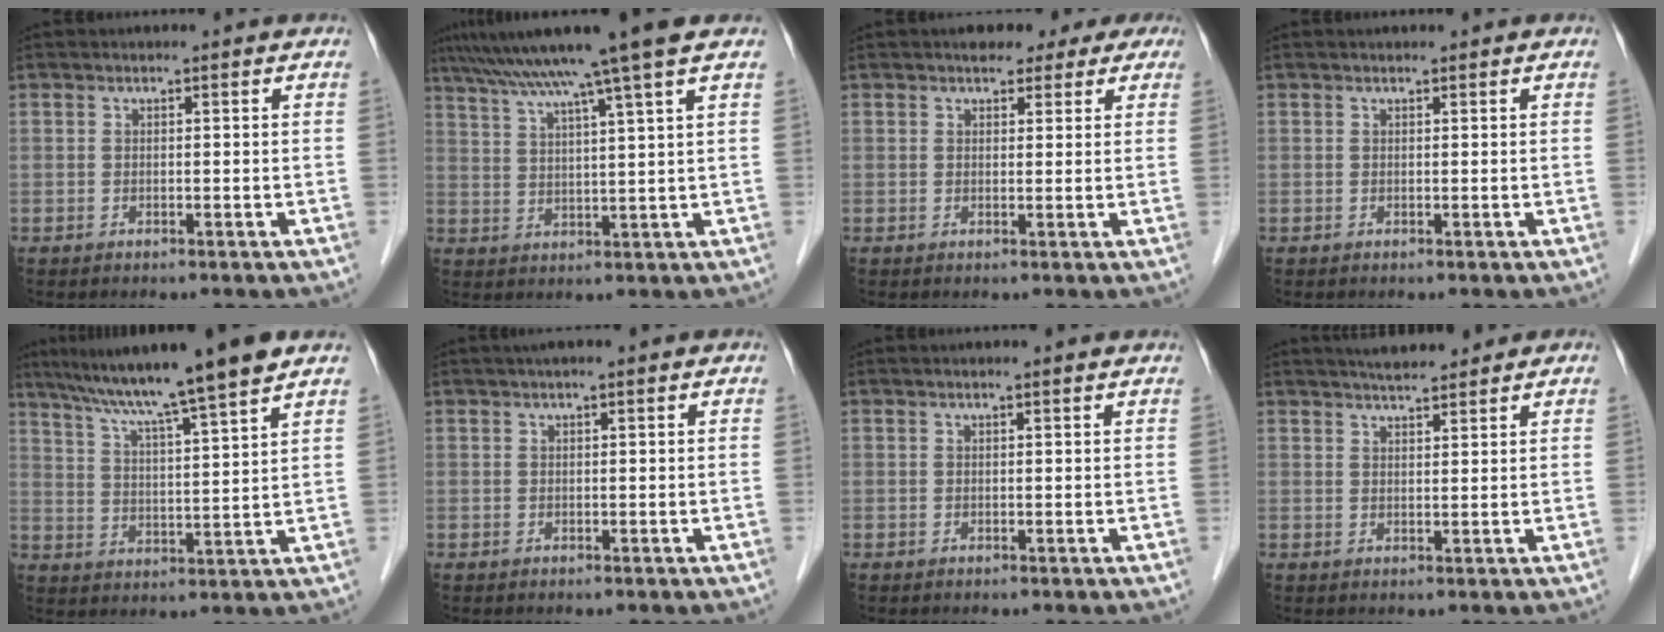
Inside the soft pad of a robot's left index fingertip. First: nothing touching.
{"total": 12.0, "force": [9.3, -2.4, 7.3], "torque": [-0.124, 0.012, 0.135]}
{"total": 6.5, "force": [4.8, 3.5, 2.6], "torque": [-0.017, 0.018, 0.052]}
{"total": 0.6, "force": [0.5, 0.2, 0.2], "torque": [-0.009, 0.005, 0.008]}
{"total": 13.8, "force": [10.9, -1.5, 8.4], "torque": [-0.140, 0.015, 0.169]}
{"total": 1.6, "force": [0.8, 0.3, 1.4], "torque": [-0.026, 0.011, 0.010]}
{"total": 0.7, "force": [0.5, 0.0, 0.5], "torque": [-0.012, 0.006, 0.010]}
{"total": 4.3, "force": [3.9, 0.6, 1.8], "torque": [-0.029, 0.016, 0.065]}